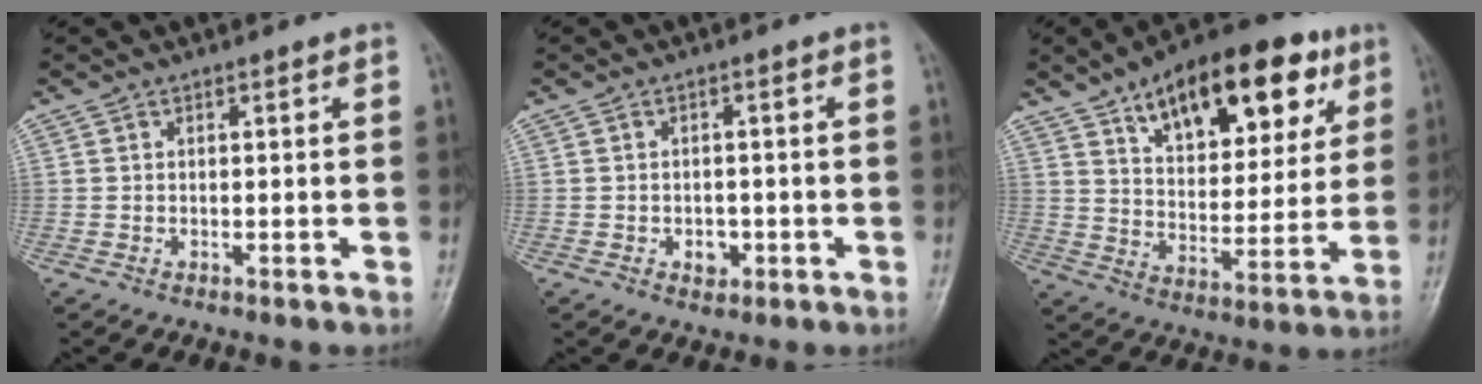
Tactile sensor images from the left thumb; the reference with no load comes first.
{"total": 2.8, "force": [-0.9, 2.1, 1.5], "torque": [-0.008, 0.004, -0.009]}
{"total": 22.0, "force": [11.3, 10.8, 15.5], "torque": [-0.187, -0.024, 0.177]}